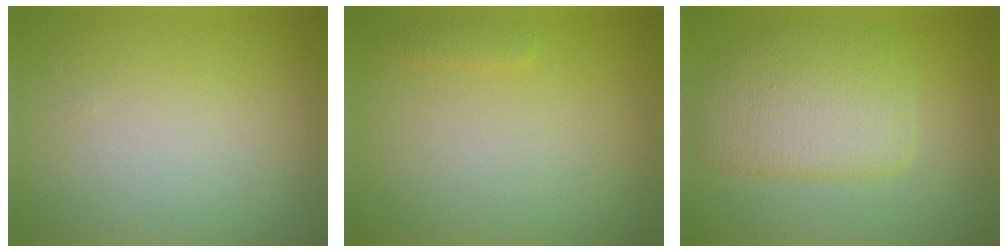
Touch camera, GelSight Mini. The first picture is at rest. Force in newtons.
{"total": 0.7, "press": 0.7, "slide": 0.1}
{"total": 4.9, "press": 4.9, "slide": 0.2}